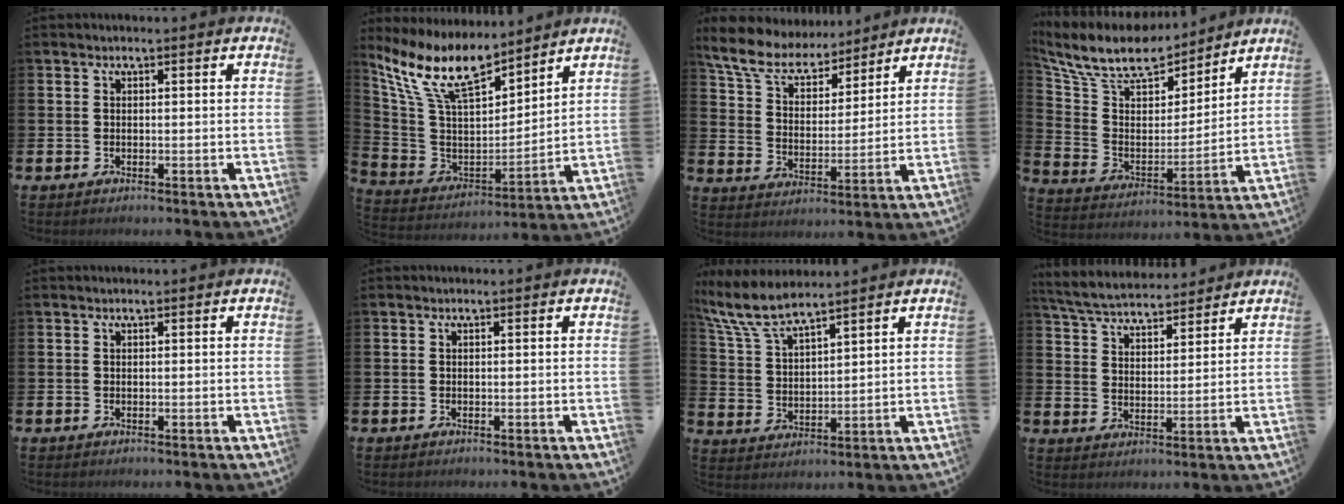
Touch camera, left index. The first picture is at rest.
{"total": 11.4, "force": [9.3, 3.7, 5.4], "torque": [-0.154, -0.053, 0.167]}
{"total": 8.4, "force": [7.6, 2.7, 2.2], "torque": [-0.088, -0.047, 0.140]}
{"total": 11.7, "force": [10.3, 4.0, 3.9], "torque": [-0.119, -0.066, 0.178]}
{"total": 0.0}
{"total": 0.0}
{"total": 7.5, "force": [6.9, 1.2, 2.8], "torque": [-0.082, -0.025, 0.125]}
{"total": 5.9, "force": [5.8, 1.1, 0.8], "torque": [-0.041, -0.032, 0.103]}